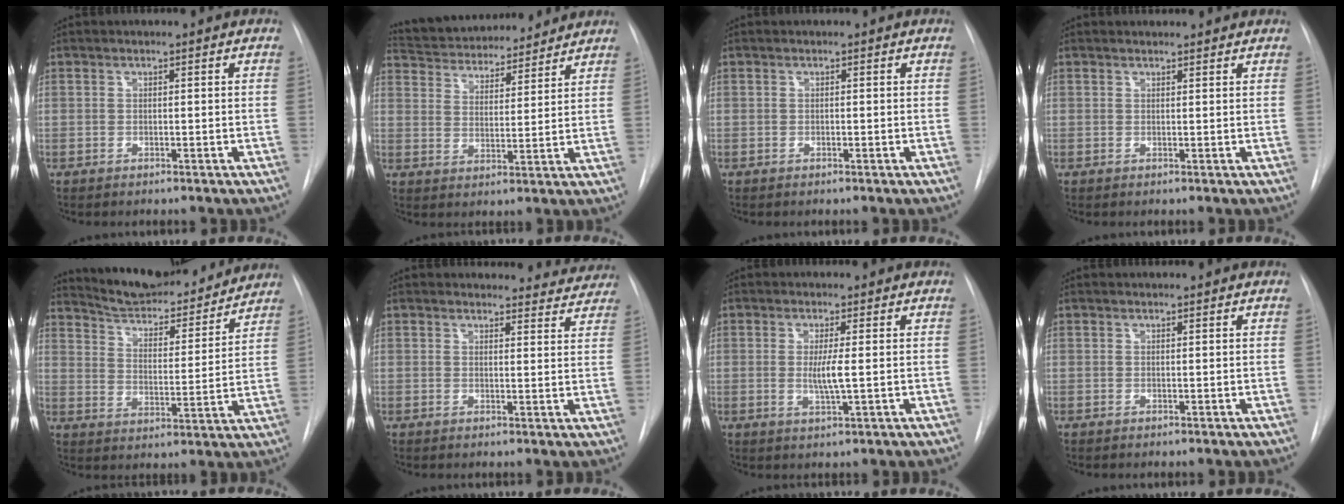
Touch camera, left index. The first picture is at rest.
{"total": 15.9, "force": [14.7, 3.9, 4.7], "torque": [-0.086, 0.018, 0.224]}
{"total": 0.9, "force": [-0.9, -0.1, -0.1], "torque": [0.004, -0.006, -0.014]}
{"total": 2.4, "force": [2.3, 0.6, 0.4], "torque": [-0.008, 0.012, 0.024]}
{"total": 17.4, "force": [16.1, 3.5, 5.6], "torque": [-0.078, -0.014, 0.235]}
{"total": 7.5, "force": [7.2, 2.2, -0.3], "torque": [0.043, -0.022, 0.050]}
{"total": 3.2, "force": [-0.8, -0.2, 3.1], "torque": [-0.065, -0.014, -0.011]}
{"total": 0.0}